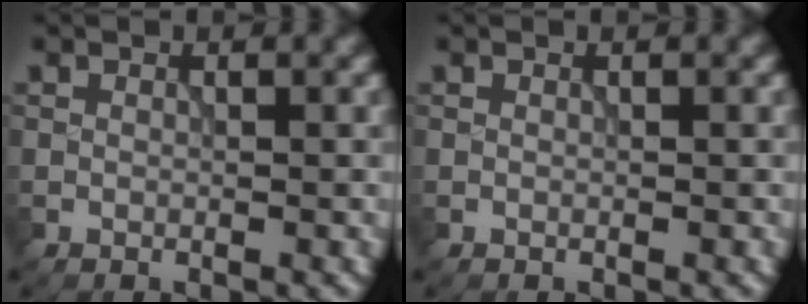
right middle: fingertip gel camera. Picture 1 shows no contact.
{"total": 0.0}